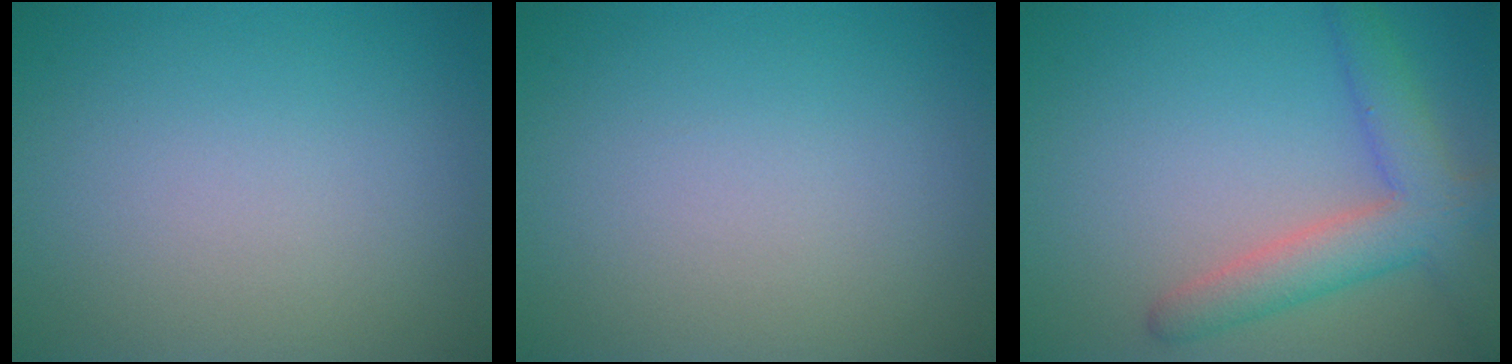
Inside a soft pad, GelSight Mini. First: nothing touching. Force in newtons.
{"total": 0.0}
{"total": 5.0, "press": 5.0, "slide": 0.3}